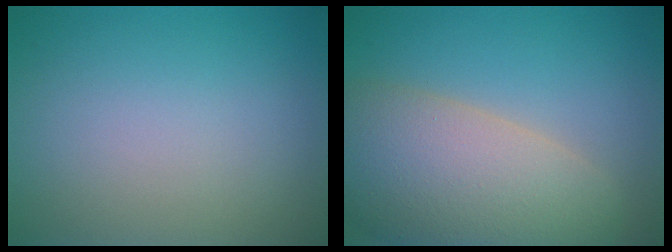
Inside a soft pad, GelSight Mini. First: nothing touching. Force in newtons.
{"total": 10.4, "press": 10.4, "slide": 1.0}